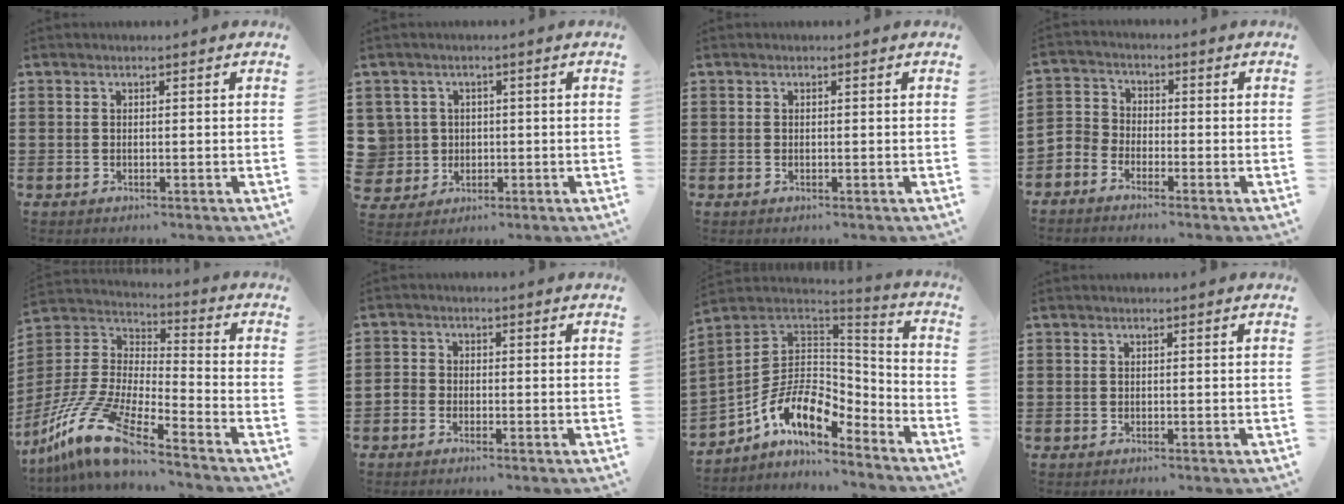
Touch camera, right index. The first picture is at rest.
{"total": 4.4, "force": [0.3, 4.3, 0.5], "torque": [-0.044, 0.010, -0.001]}
{"total": 0.0}
{"total": 2.9, "force": [-2.6, 1.3, -0.1], "torque": [-0.023, 0.001, -0.064]}
{"total": 13.1, "force": [-10.2, 2.1, 8.0], "torque": [-0.195, 0.008, -0.209]}
{"total": 1.4, "force": [-1.1, 0.9, 0.2], "torque": [-0.007, 0.006, -0.025]}
{"total": 10.7, "force": [-4.9, 6.1, 7.3], "torque": [-0.168, -0.006, -0.095]}
{"total": 0.0}